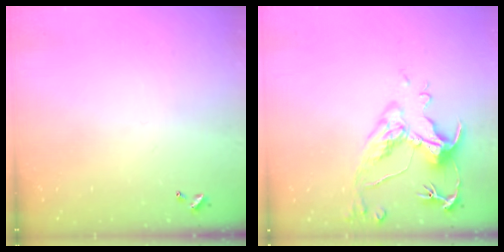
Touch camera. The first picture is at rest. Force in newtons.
{"total": 6.9, "press": 6.8, "slide": 1.5}